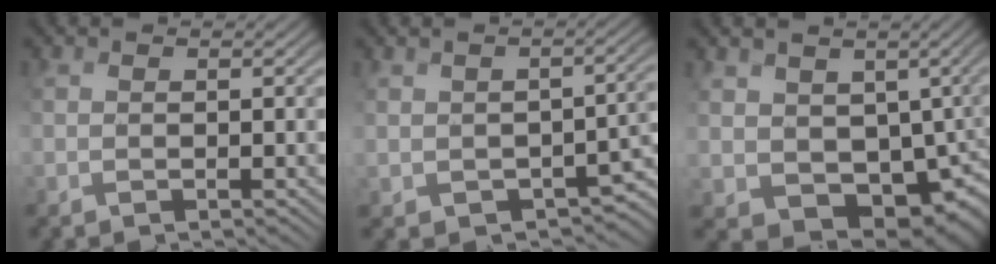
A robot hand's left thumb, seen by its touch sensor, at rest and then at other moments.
{"total": 3.7, "force": [-1.9, 2.5, 1.9], "torque": [-0.033, -0.014, -0.017]}
{"total": 6.7, "force": [0.1, 5.8, 3.2], "torque": [-0.073, -0.041, 0.023]}